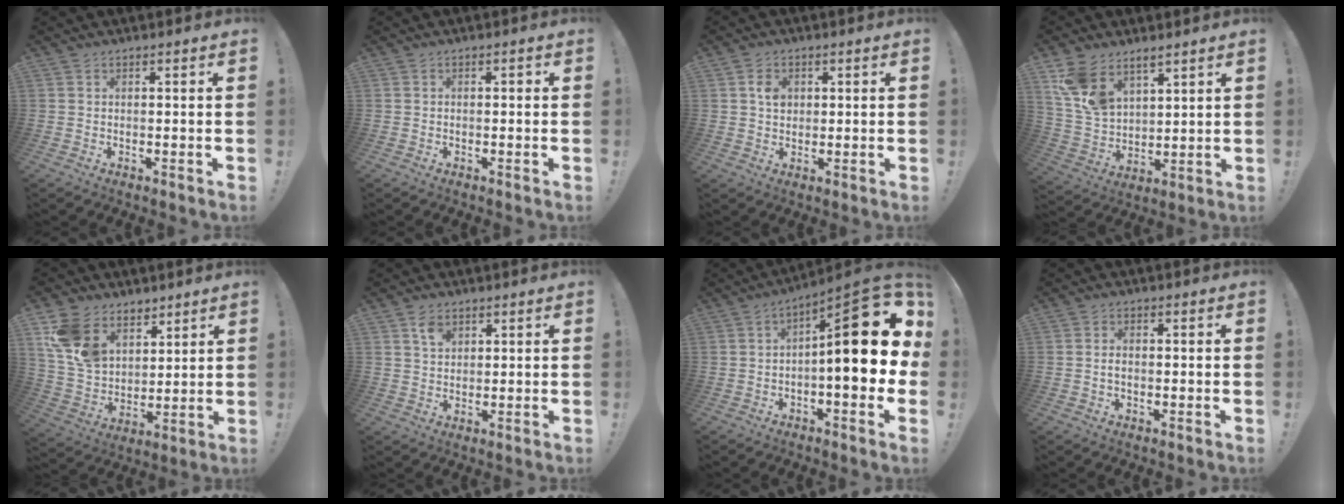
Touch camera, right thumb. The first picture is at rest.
{"total": 0.8, "force": [-0.6, 0.3, 0.3], "torque": [-0.006, 0.003, -0.010]}
{"total": 4.5, "force": [1.1, 3.5, 2.5], "torque": [-0.036, 0.002, 0.019]}
{"total": 11.0, "force": [7.8, 6.2, 4.7], "torque": [-0.103, -0.039, 0.159]}
{"total": 15.0, "force": [8.9, 10.4, 6.2], "torque": [-0.123, -0.045, 0.181]}
{"total": 4.3, "force": [2.5, 2.8, 2.2], "torque": [-0.034, -0.007, 0.044]}
{"total": 20.2, "force": [2.3, 6.2, 19.1], "torque": [-0.254, -0.016, 0.035]}
{"total": 1.7, "force": [-0.3, 1.0, 1.4], "torque": [-0.026, 0.007, -0.005]}